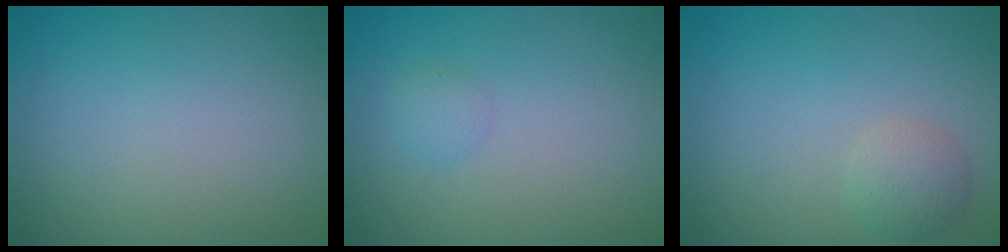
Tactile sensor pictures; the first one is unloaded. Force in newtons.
{"total": 1.1, "press": 1.1, "slide": 0.1}
{"total": 2.0, "press": 2.0, "slide": 0.1}